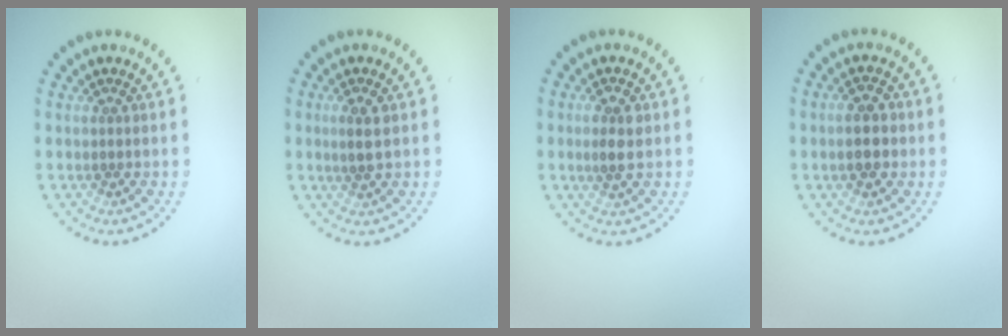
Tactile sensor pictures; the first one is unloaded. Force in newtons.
{"total": 1.8, "press": 1.7, "slide": 0.6}
{"total": 2.1, "press": 2.1, "slide": 0.4}
{"total": 2.7, "press": 2.7, "slide": 0.3}